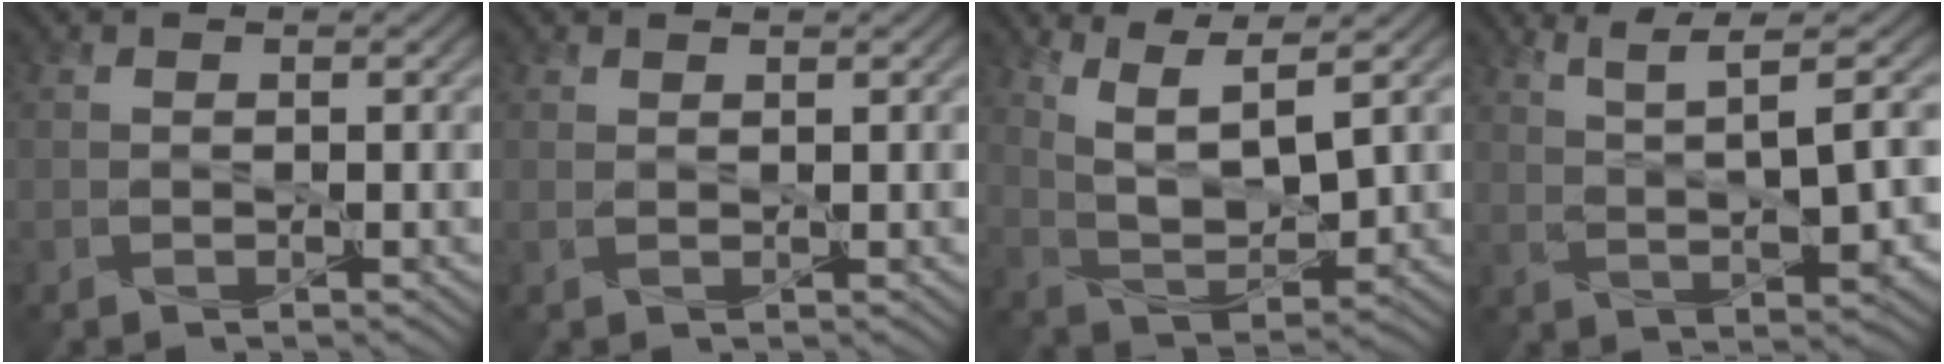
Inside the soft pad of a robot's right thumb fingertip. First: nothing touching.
{"total": 0.5, "force": [0.5, -0.1, 0.2], "torque": [-0.007, 0.002, 0.014]}
{"total": 7.5, "force": [4.4, 2.1, 5.7], "torque": [-0.116, -0.002, 0.094]}
{"total": 5.0, "force": [2.4, 0.3, 4.4], "torque": [-0.088, 0.005, 0.051]}